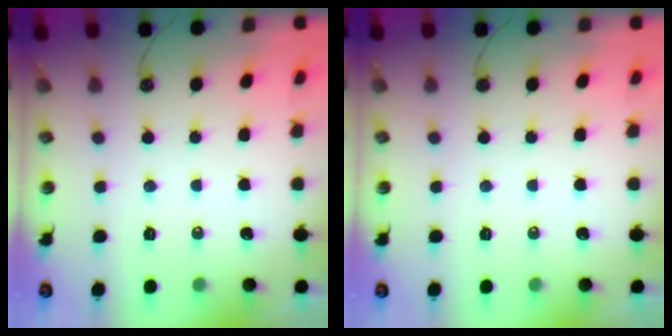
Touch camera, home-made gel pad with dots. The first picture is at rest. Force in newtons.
{"total": 0.0}